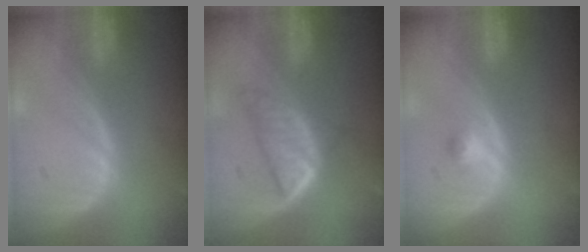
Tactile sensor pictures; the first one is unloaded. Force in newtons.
{"total": 6.1, "press": 5.4, "slide": 2.9}
{"total": 1.5, "press": 1.3, "slide": 0.8}